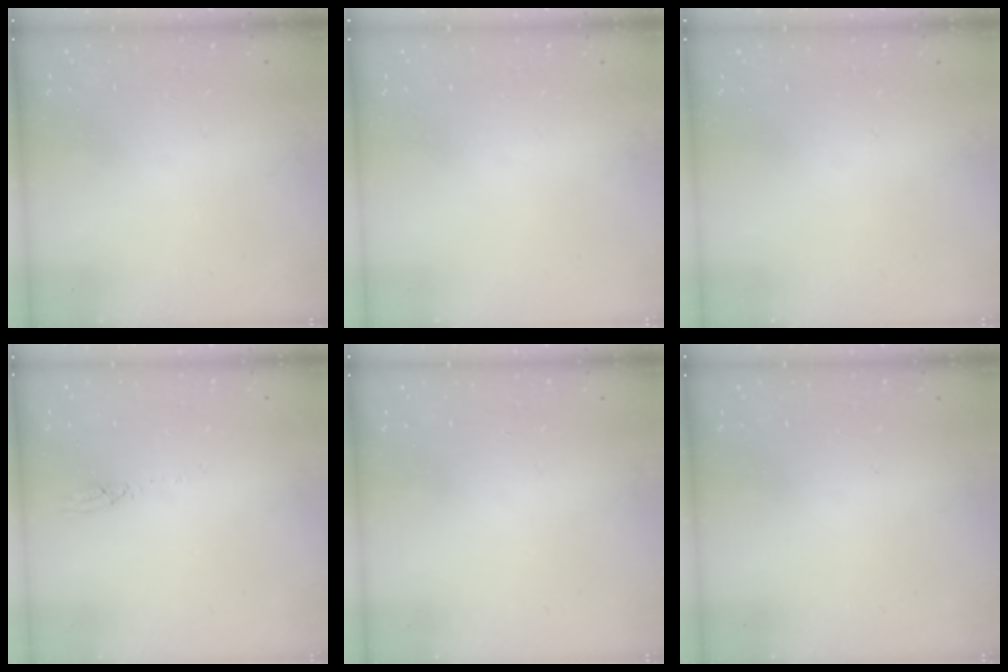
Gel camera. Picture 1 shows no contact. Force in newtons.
{"total": 0.0}
{"total": 0.0}
{"total": 2.7, "press": 2.7, "slide": 0.2}
{"total": 0.0}
{"total": 0.0}